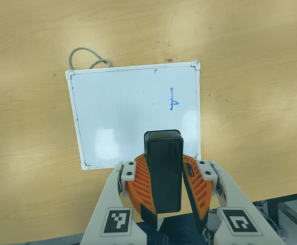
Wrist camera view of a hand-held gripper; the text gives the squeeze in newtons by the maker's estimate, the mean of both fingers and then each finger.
{"total": 11.5, "left": 11.2, "right": 11.8}